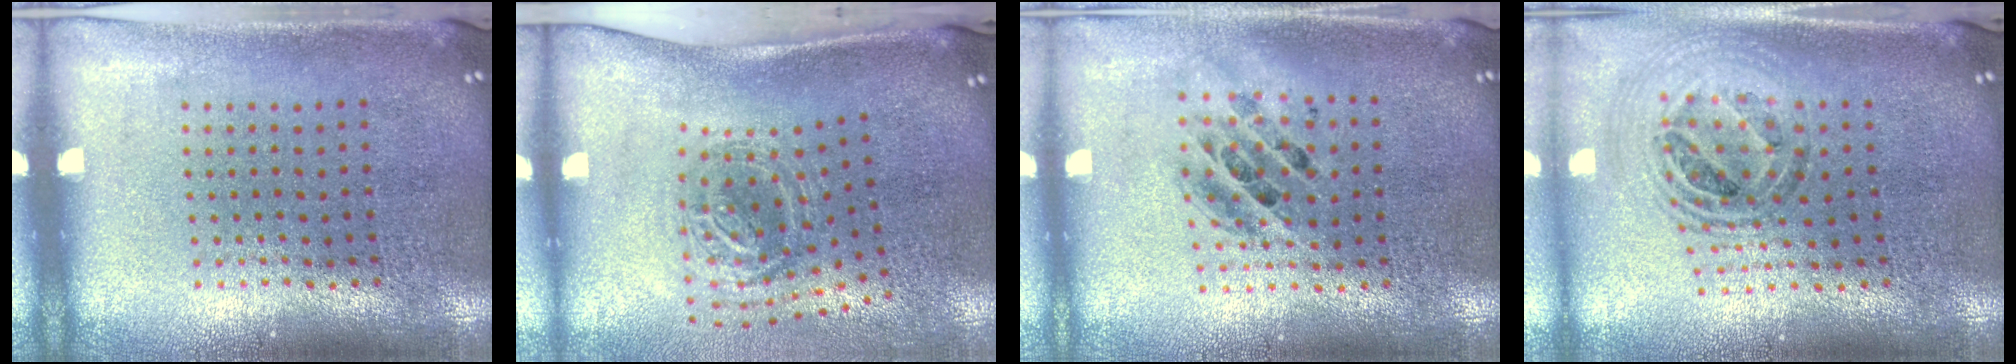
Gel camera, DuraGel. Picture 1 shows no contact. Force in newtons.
{"total": 1.7, "press": 1.2, "slide": 1.2}
{"total": 1.4, "press": 1.3, "slide": 0.7}
{"total": 1.2, "press": 1.1, "slide": 0.4}